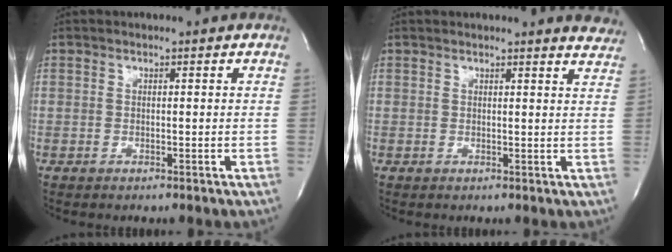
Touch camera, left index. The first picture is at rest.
{"total": 5.9, "force": [5.8, 0.3, 0.9], "torque": [-0.003, -0.026, 0.036]}